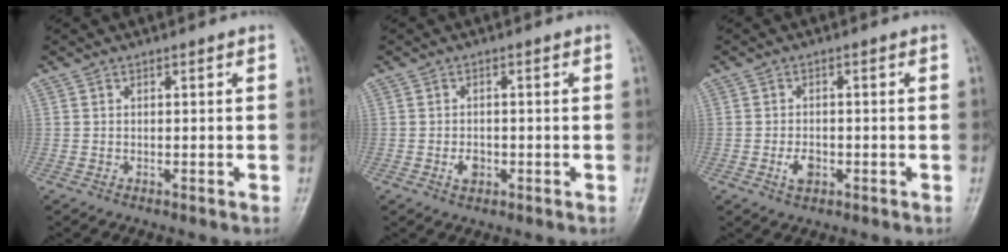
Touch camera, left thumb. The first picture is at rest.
{"total": 2.4, "force": [-0.8, 1.8, 1.5], "torque": [-0.019, 0.002, -0.012]}
{"total": 3.0, "force": [-1.1, 2.0, 2.0], "torque": [-0.033, 0.002, -0.019]}